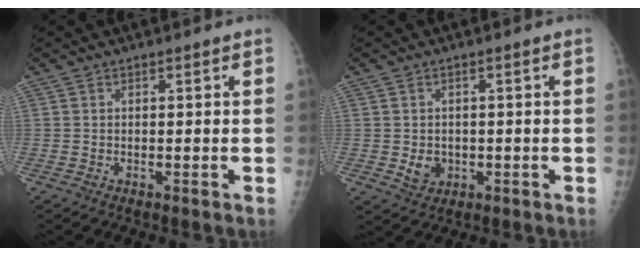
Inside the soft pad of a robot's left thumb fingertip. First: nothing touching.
{"total": 3.6, "force": [-0.7, 3.1, 1.6], "torque": [-0.010, 0.001, 0.000]}